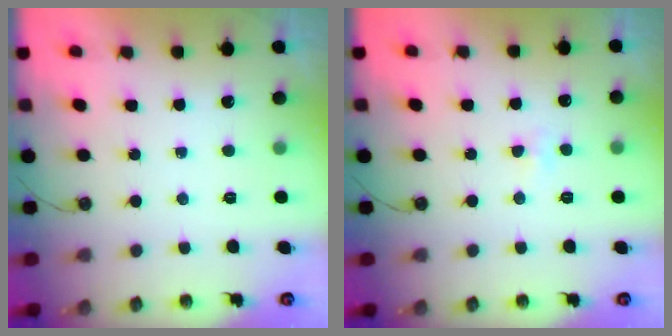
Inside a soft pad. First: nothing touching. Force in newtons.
{"total": 3.5, "press": 3.4, "slide": 0.6}